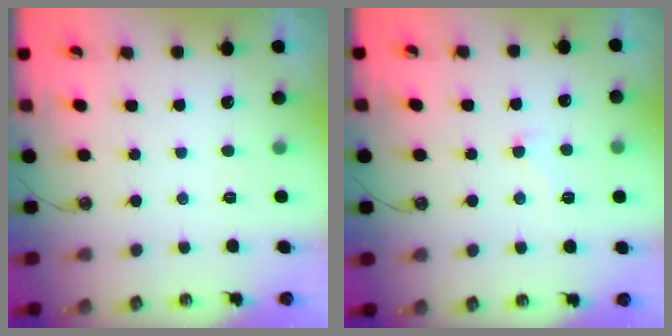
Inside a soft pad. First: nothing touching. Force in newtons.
{"total": 2.7, "press": 2.6, "slide": 0.8}